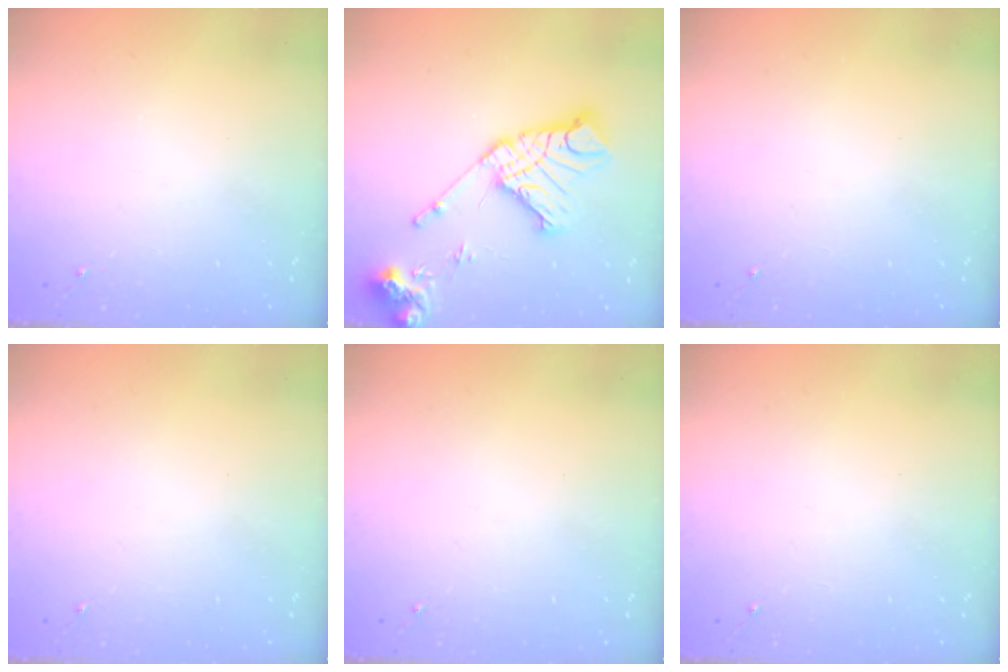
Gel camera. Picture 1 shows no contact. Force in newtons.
{"total": 19.0, "press": 18.8, "slide": 2.3}
{"total": 0.0}
{"total": 0.0}
{"total": 0.0}
{"total": 0.0}